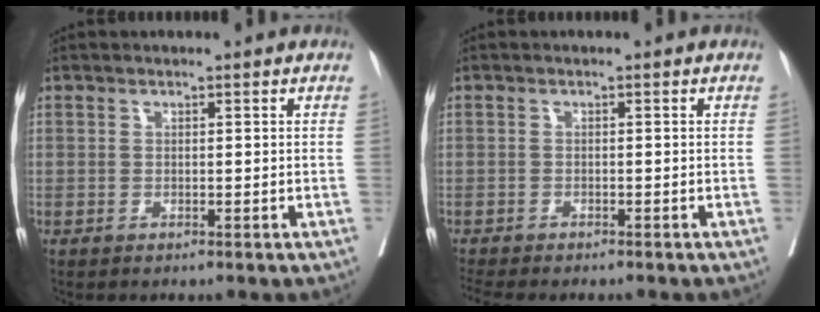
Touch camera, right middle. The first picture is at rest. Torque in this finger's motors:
{"motor_torque": [0.73, -0.77, 0.05, 0.03]}